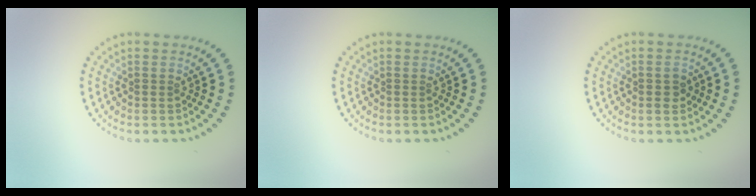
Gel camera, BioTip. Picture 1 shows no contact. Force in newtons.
{"total": 0.0}
{"total": 1.4, "press": 1.4, "slide": 0.3}